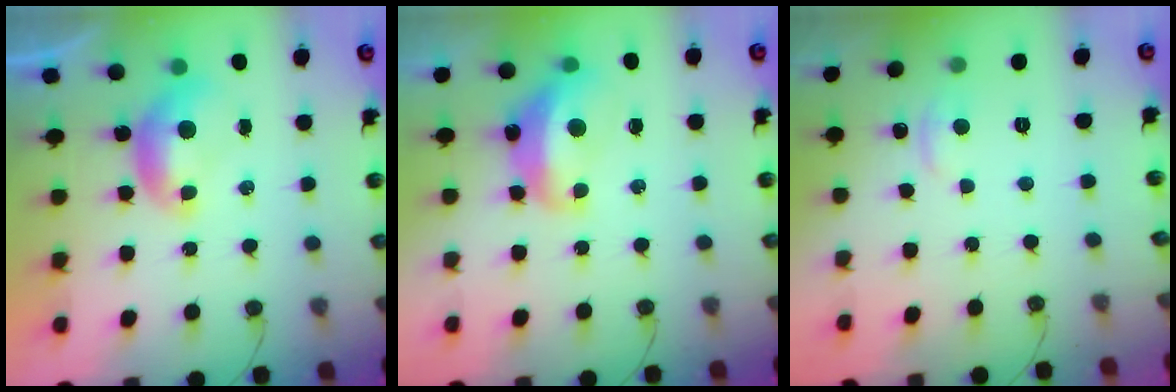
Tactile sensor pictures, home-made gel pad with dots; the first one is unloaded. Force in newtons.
{"total": 7.2, "press": 7.2, "slide": 0.8}
{"total": 1.4, "press": 1.1, "slide": 0.8}